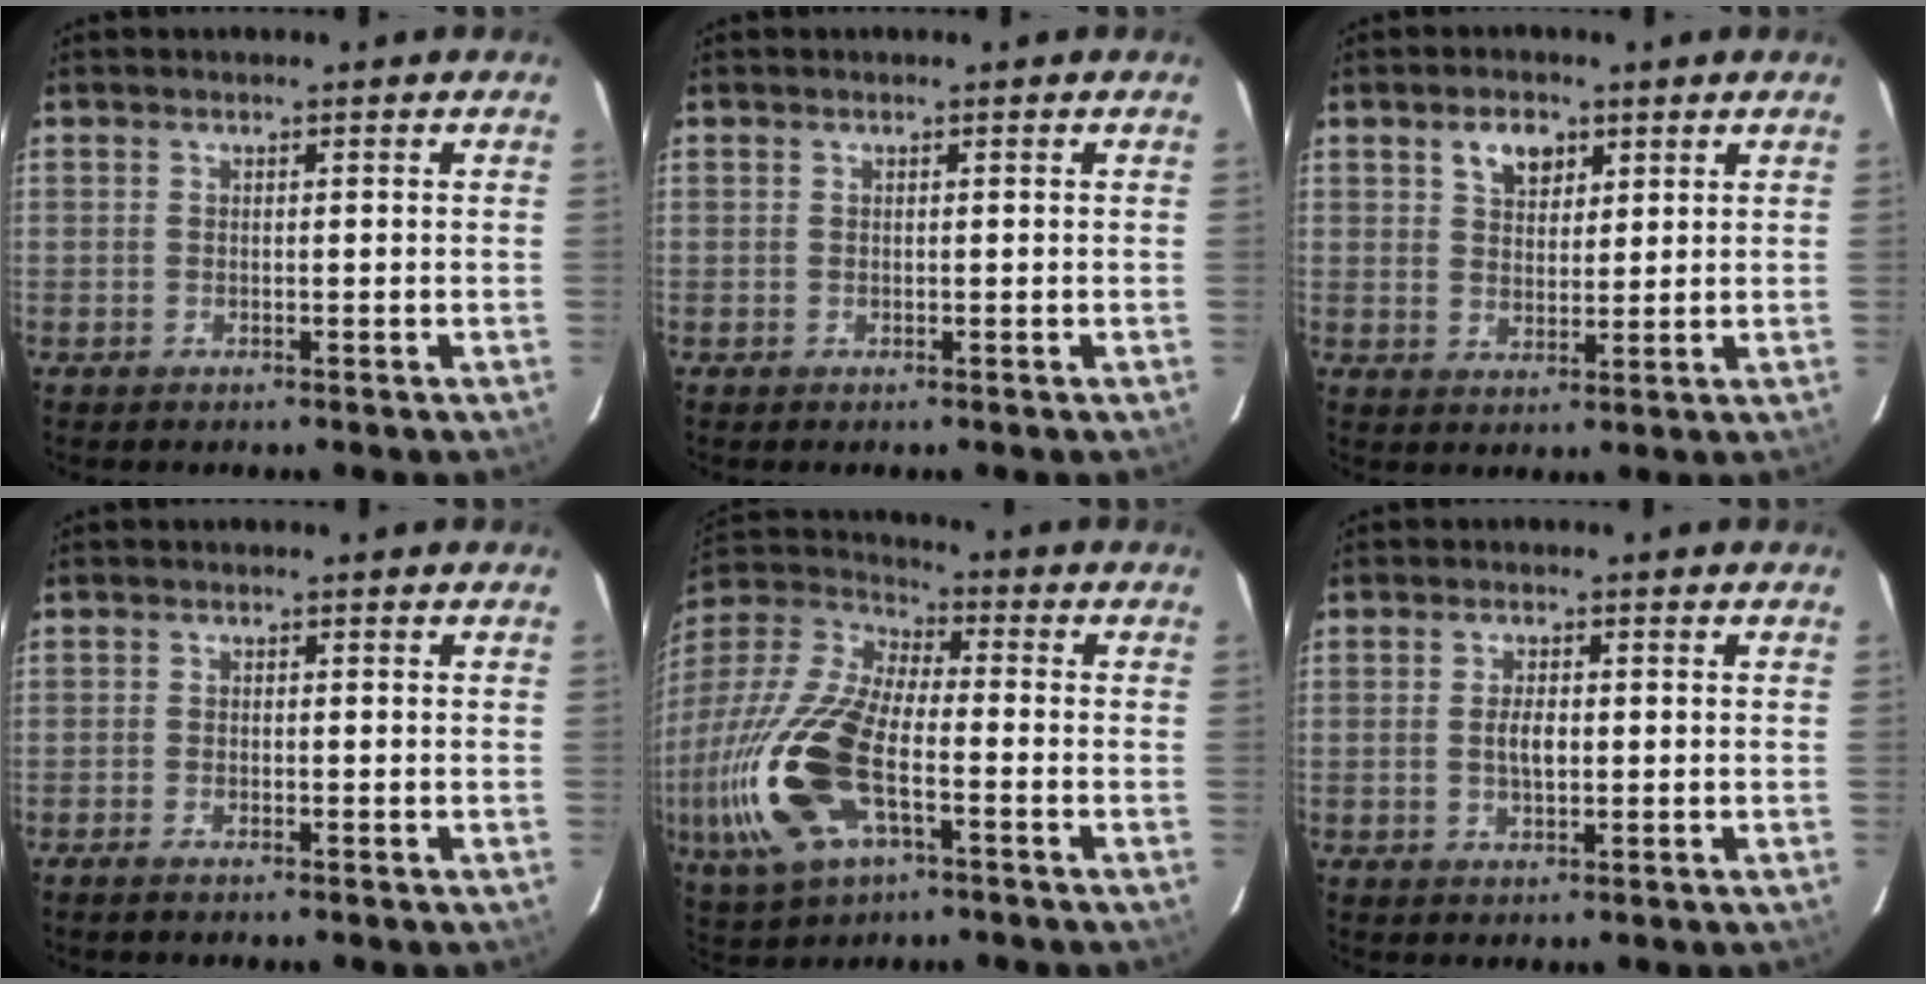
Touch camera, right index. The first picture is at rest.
{"total": 0.0}
{"total": 5.3, "force": [2.9, 3.3, 3.0], "torque": [-0.042, 0.007, 0.054]}
{"total": 1.2, "force": [-1.1, 0.1, 0.5], "torque": [-0.015, -0.002, -0.024]}
{"total": 23.2, "force": [-7.2, 10.5, 19.5], "torque": [-0.430, -0.032, -0.137]}
{"total": 2.9, "force": [0.0, 1.3, 2.6], "torque": [-0.047, 0.001, 0.000]}